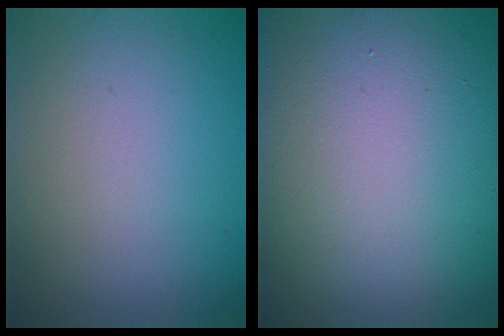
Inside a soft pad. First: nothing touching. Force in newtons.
{"total": 26.9, "press": 26.9, "slide": 1.3}